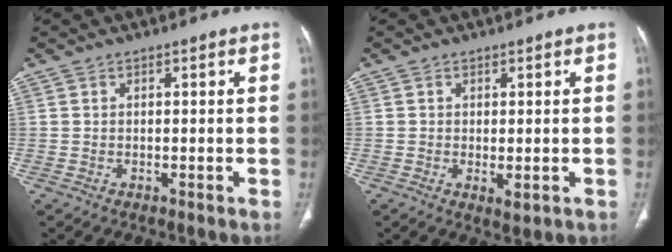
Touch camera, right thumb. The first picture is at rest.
{"total": 2.2, "force": [-0.5, 1.0, 2.0], "torque": [-0.033, -0.007, 0.000]}